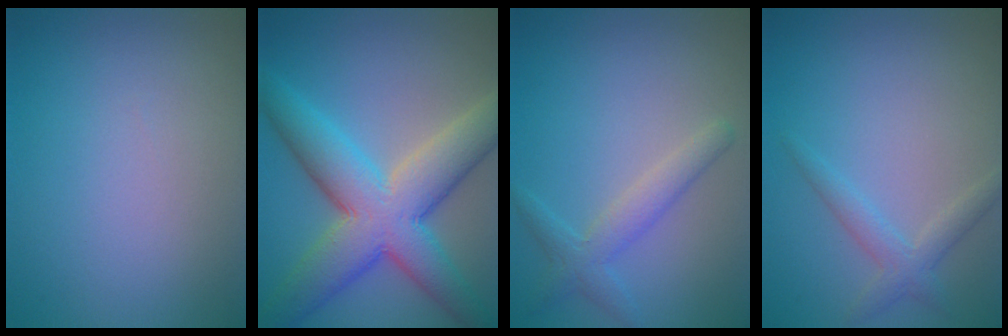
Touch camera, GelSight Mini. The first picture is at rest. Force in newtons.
{"total": 10.1, "press": 10.1, "slide": 0.5}
{"total": 2.5, "press": 2.5, "slide": 0.2}
{"total": 2.2, "press": 2.1, "slide": 0.1}